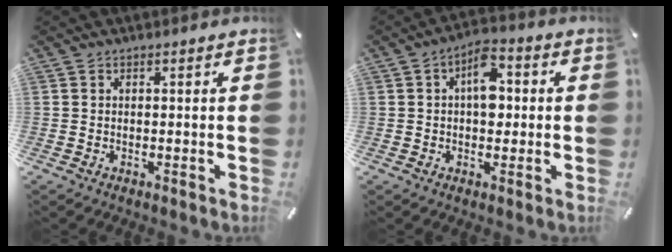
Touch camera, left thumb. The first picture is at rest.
{"total": 7.6, "force": [0.7, 4.7, 6.0], "torque": [-0.075, 0.001, 0.006]}